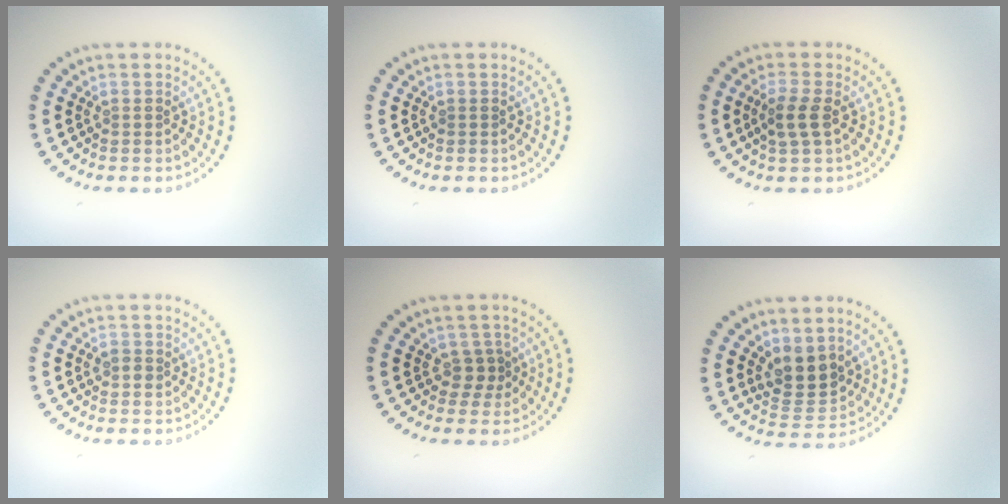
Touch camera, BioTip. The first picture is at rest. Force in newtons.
{"total": 0.0}
{"total": 2.2, "press": 2.1, "slide": 0.6}
{"total": 1.0, "press": 1.0, "slide": 0.1}
{"total": 1.5, "press": 1.3, "slide": 0.9}
{"total": 3.5, "press": 3.1, "slide": 1.6}